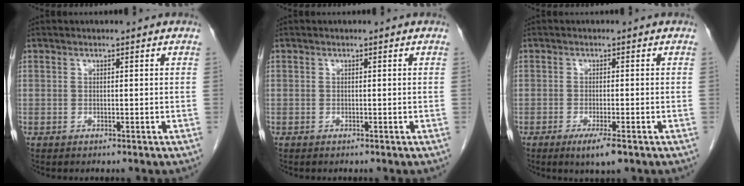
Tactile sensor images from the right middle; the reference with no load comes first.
{"total": 0.0}
{"total": 4.0, "force": [-2.3, 0.4, 3.2], "torque": [-0.055, -0.011, -0.037]}